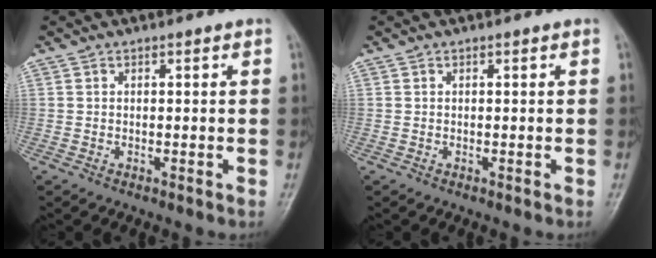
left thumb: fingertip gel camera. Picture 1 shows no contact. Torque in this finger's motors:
{"motor_torque": [-0.02, 0.00, 0.01, 0.02, 0.00]}